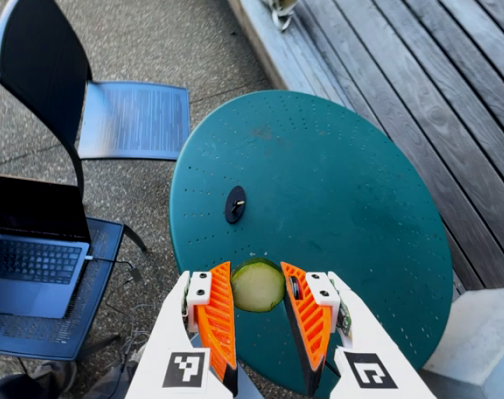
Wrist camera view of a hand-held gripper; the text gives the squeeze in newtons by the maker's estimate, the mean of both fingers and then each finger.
{"total": 10.2, "left": 10.4, "right": 9.9}